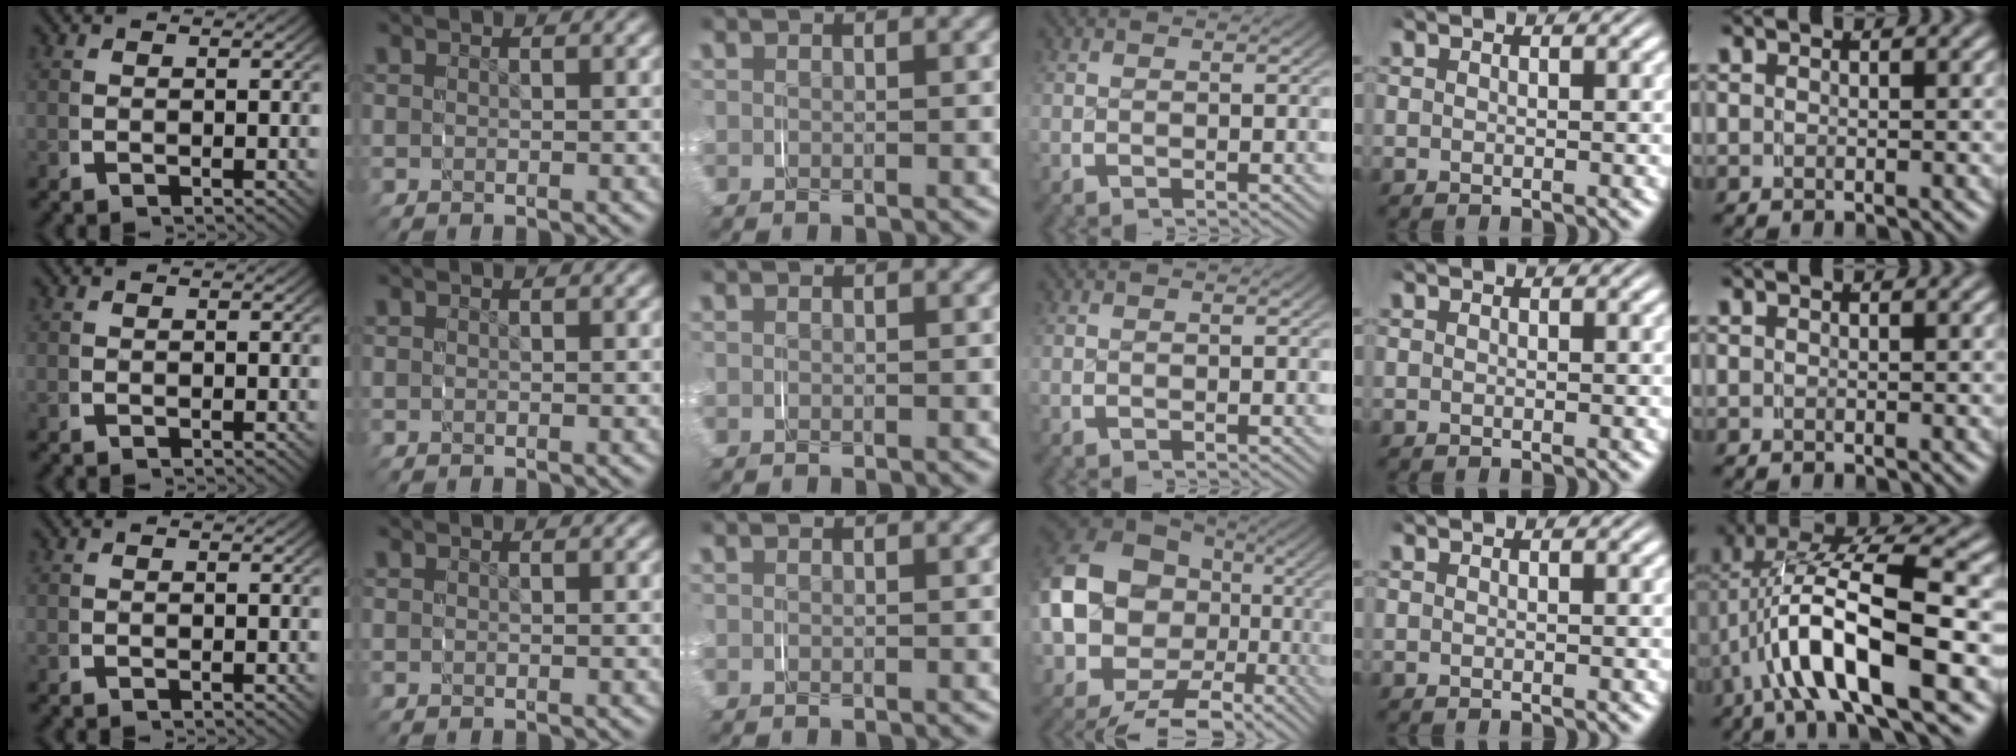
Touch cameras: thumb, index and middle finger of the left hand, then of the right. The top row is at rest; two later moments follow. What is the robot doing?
{"motion": "grasp_and_lifting", "object": "shorts"}